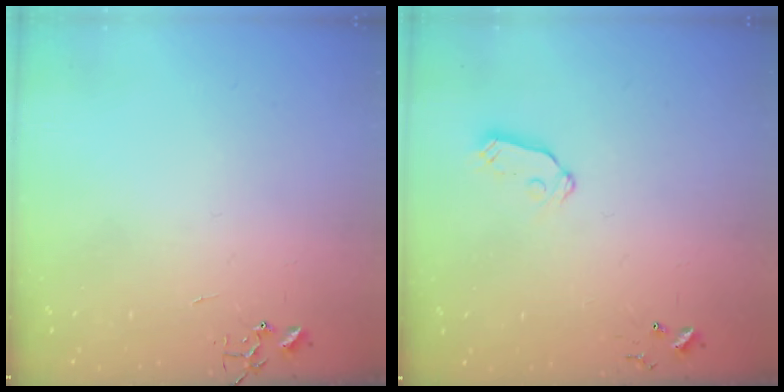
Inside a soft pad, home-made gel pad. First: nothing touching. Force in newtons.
{"total": 6.8, "press": 6.8, "slide": 0.4}